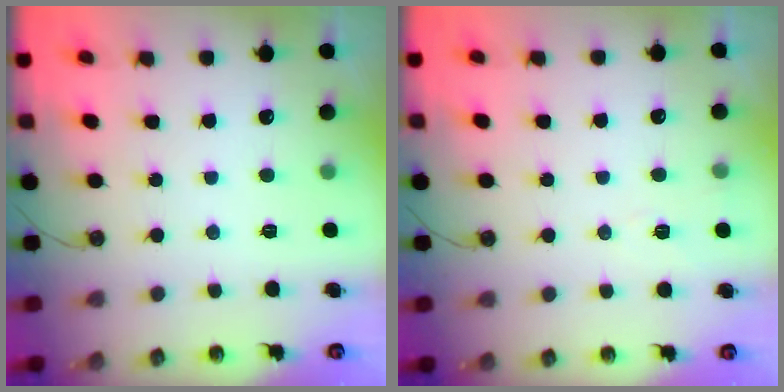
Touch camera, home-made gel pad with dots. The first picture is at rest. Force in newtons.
{"total": 6.3, "press": 4.5, "slide": 4.3}